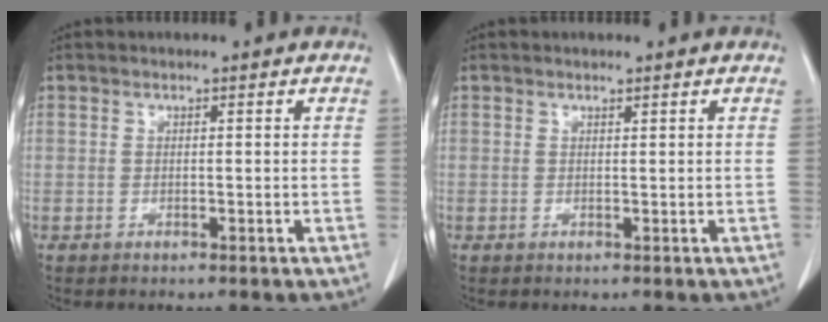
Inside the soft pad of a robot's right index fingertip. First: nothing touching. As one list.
[{"total": 0.0}]